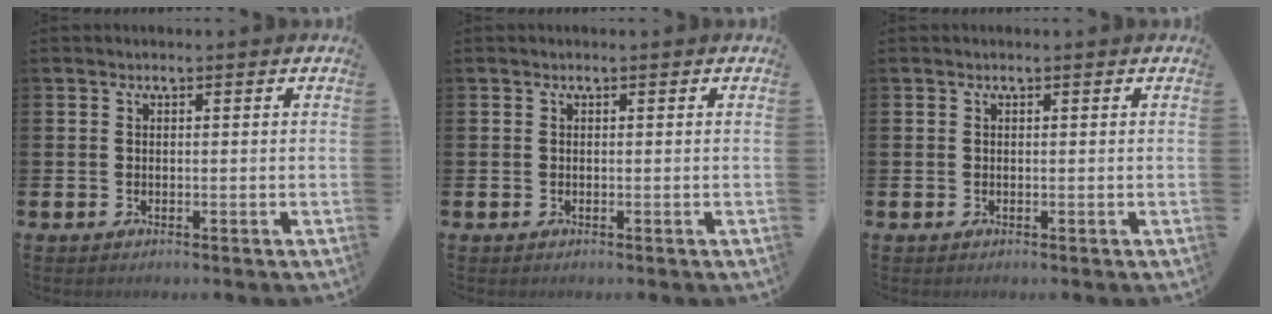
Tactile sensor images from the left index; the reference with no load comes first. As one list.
[{"total": 0.0}, {"total": 0.0}]